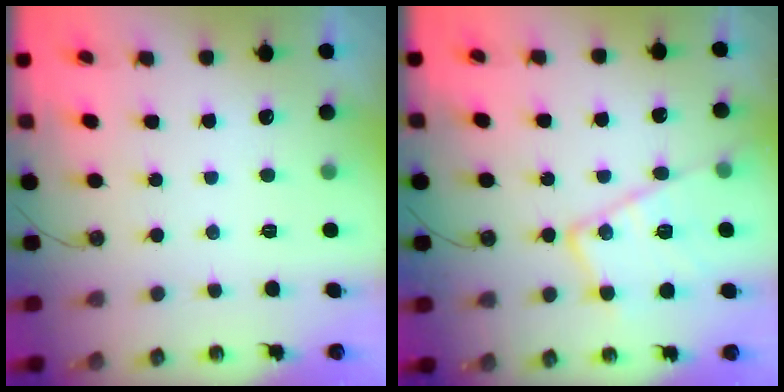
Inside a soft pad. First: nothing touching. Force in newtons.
{"total": 16.9, "press": 16.9, "slide": 1.3}